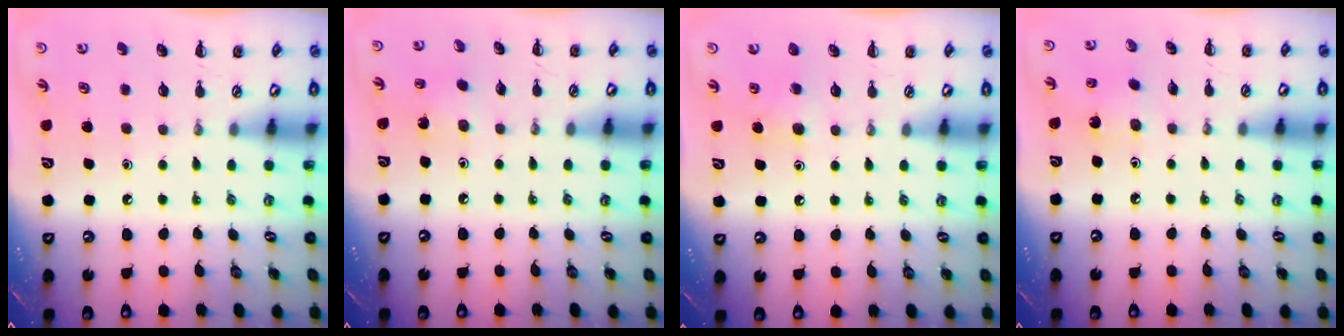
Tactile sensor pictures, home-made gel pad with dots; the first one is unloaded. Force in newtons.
{"total": 2.1, "press": 2.0, "slide": 0.8}
{"total": 5.2, "press": 5.0, "slide": 1.3}
{"total": 2.4, "press": 2.2, "slide": 0.8}